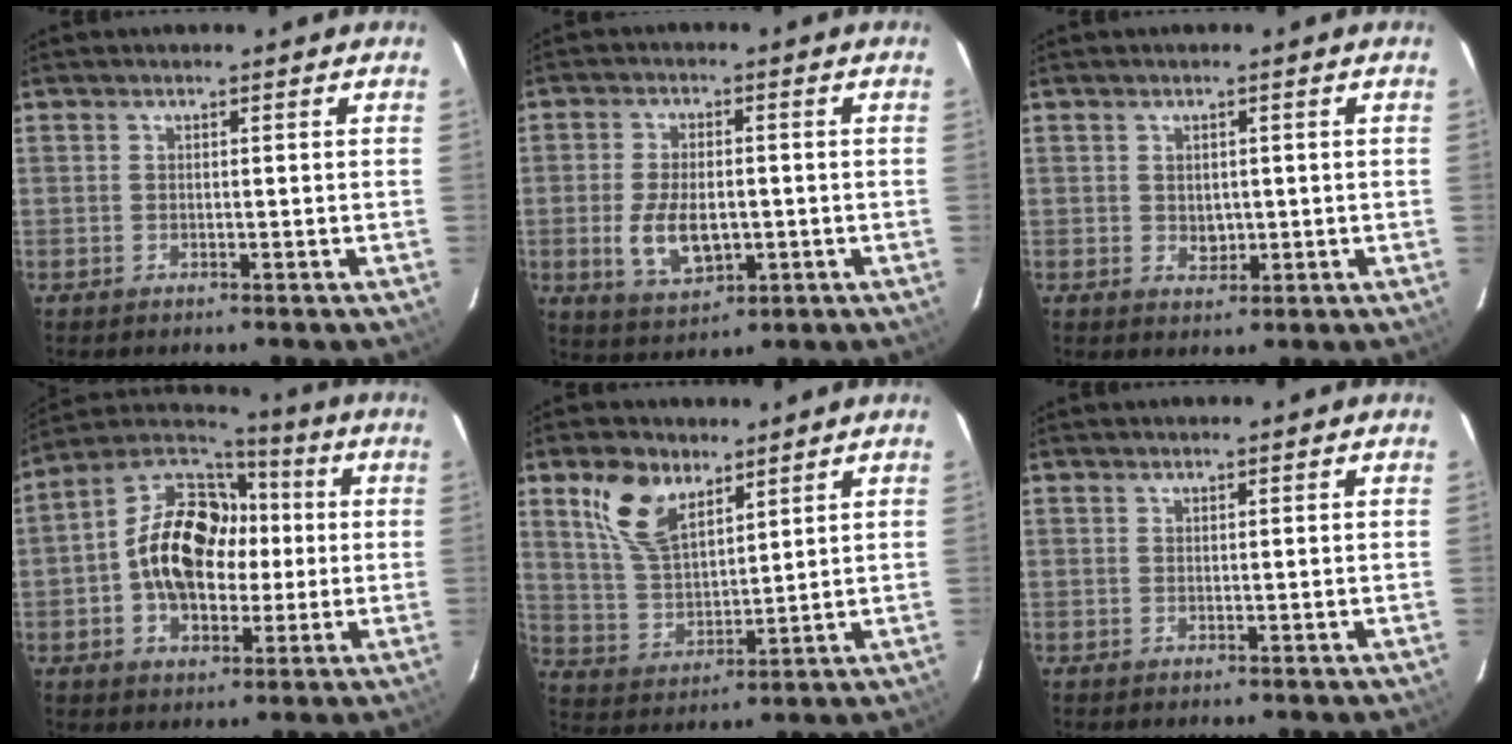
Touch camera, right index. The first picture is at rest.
{"total": 8.9, "force": [-1.8, 4.8, 7.3], "torque": [-0.153, -0.009, -0.023]}
{"total": 2.4, "force": [0.2, 2.0, 1.3], "torque": [-0.019, 0.001, 0.007]}
{"total": 17.2, "force": [-0.4, 11.7, 12.6], "torque": [-0.237, 0.040, -0.008]}
{"total": 11.0, "force": [6.6, 5.7, 6.6], "torque": [-0.134, 0.014, 0.140]}
{"total": 0.5, "force": [0.5, 0.0, 0.1], "torque": [-0.004, -0.002, 0.009]}